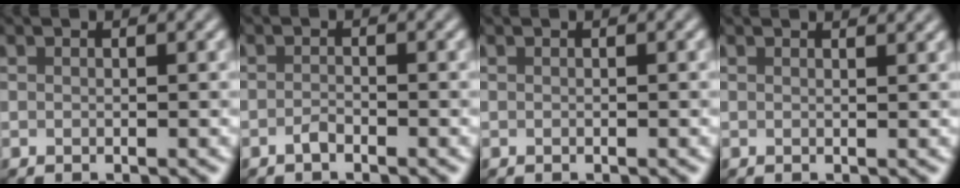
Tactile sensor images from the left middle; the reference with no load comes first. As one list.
[{"total": 0.9, "force": [-0.7, 0.3, 0.5], "torque": [-0.010, 0.002, -0.014]}, {"total": 0.0}, {"total": 1.8, "force": [1.6, 0.4, 0.7], "torque": [-0.008, 0.002, 0.011]}]